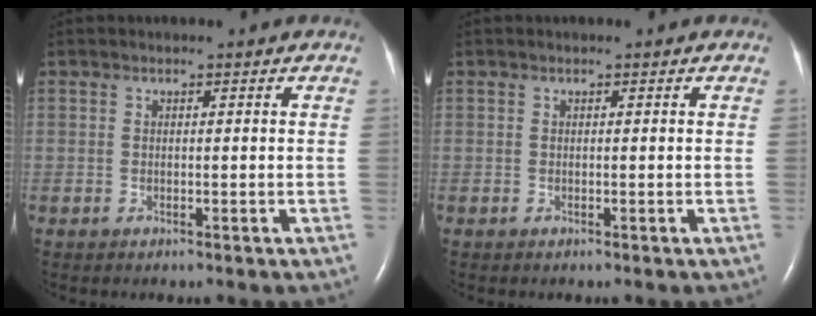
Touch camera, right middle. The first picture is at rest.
{"total": 0.0}